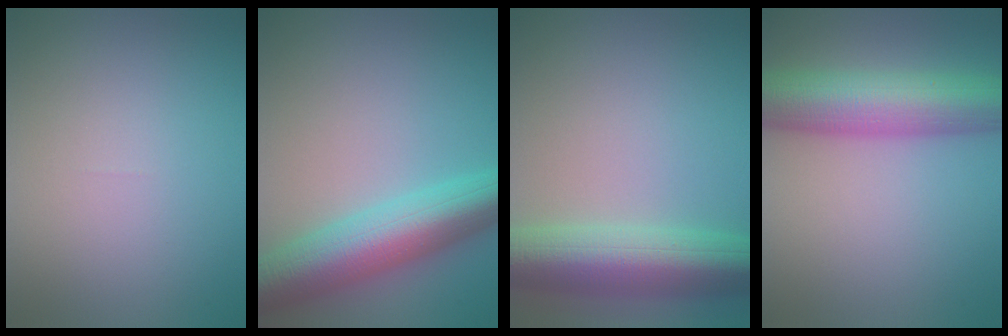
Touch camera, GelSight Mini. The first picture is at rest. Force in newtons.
{"total": 9.4, "press": 9.4, "slide": 0.2}
{"total": 9.6, "press": 9.6, "slide": 0.4}
{"total": 9.1, "press": 9.1, "slide": 0.1}